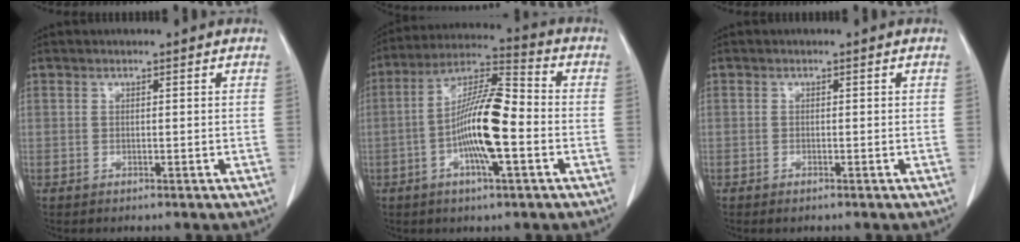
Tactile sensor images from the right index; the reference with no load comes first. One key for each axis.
{"total": 12.7, "fx": -2.7, "fy": 2.1, "fz": 12.2, "tx": -0.231, "ty": 0.012, "tz": -0.052}
{"total": 0.8, "fx": -0.6, "fy": 0.2, "fz": 0.5, "tx": -0.009, "ty": -0.002, "tz": -0.007}